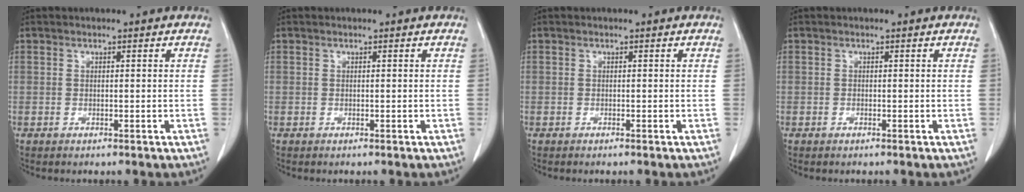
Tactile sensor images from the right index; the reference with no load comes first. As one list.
[{"total": 0.0}, {"total": 0.0}, {"total": 0.0}]